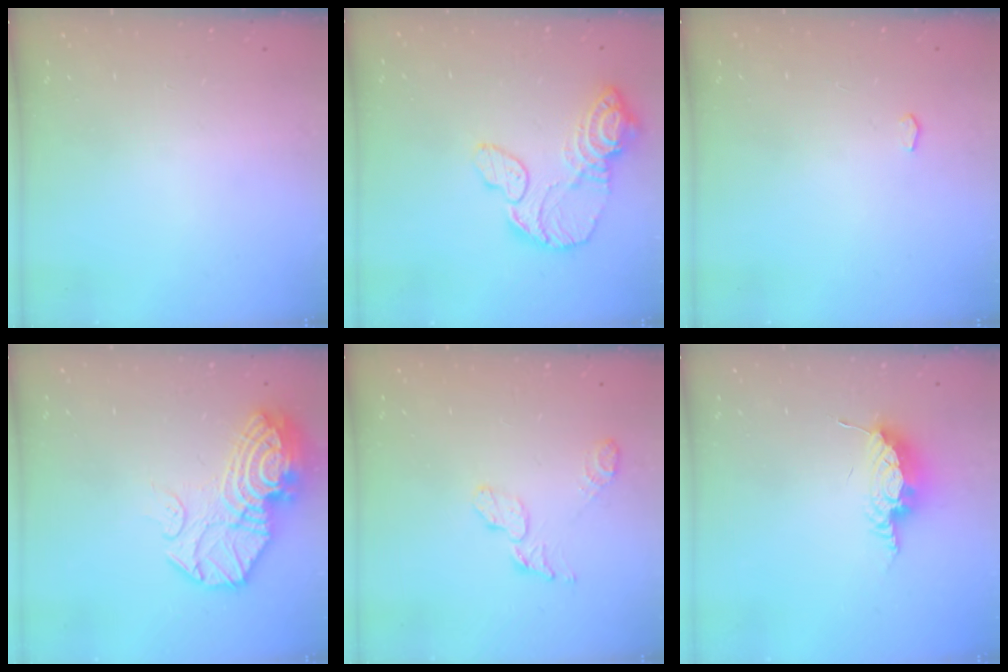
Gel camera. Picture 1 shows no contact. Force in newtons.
{"total": 12.9, "press": 12.8, "slide": 1.3}
{"total": 2.0, "press": 1.9, "slide": 0.3}
{"total": 17.8, "press": 17.8, "slide": 1.8}
{"total": 6.0, "press": 6.0, "slide": 0.3}
{"total": 8.9, "press": 8.9, "slide": 1.0}